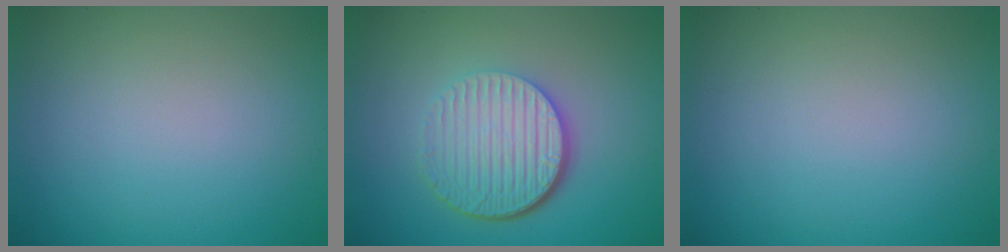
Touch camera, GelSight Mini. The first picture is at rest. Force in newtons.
{"total": 6.3, "press": 4.2, "slide": 4.6}
{"total": 0.0}